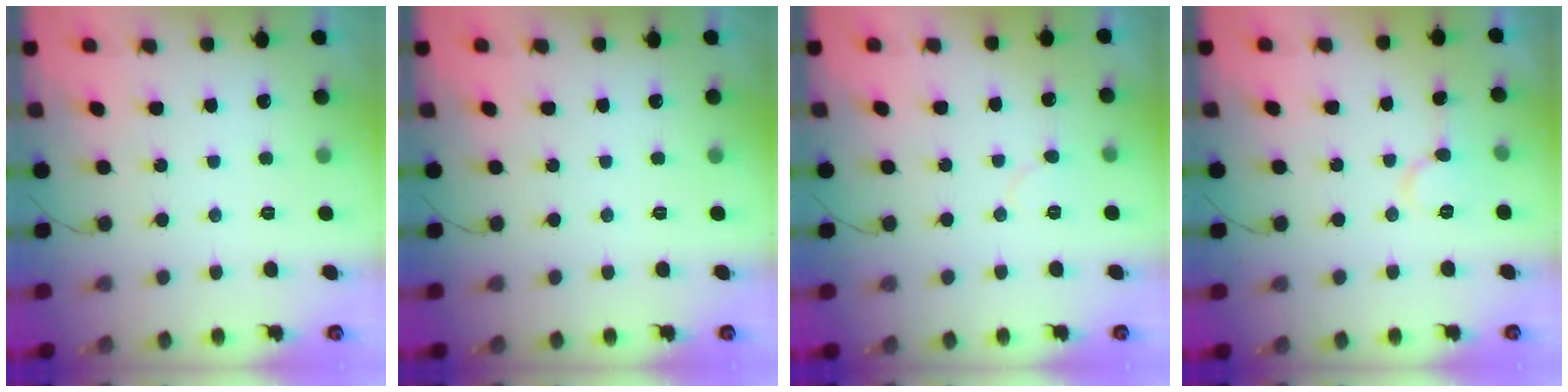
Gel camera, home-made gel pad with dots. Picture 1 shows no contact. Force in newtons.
{"total": 0.0}
{"total": 3.8, "press": 3.7, "slide": 0.4}
{"total": 6.8, "press": 6.8, "slide": 0.3}